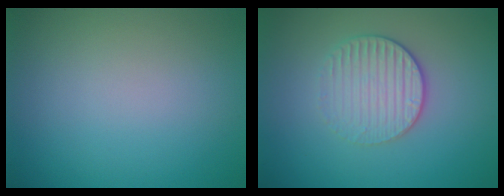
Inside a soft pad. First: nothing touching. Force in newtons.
{"total": 3.1, "press": 2.7, "slide": 1.4}